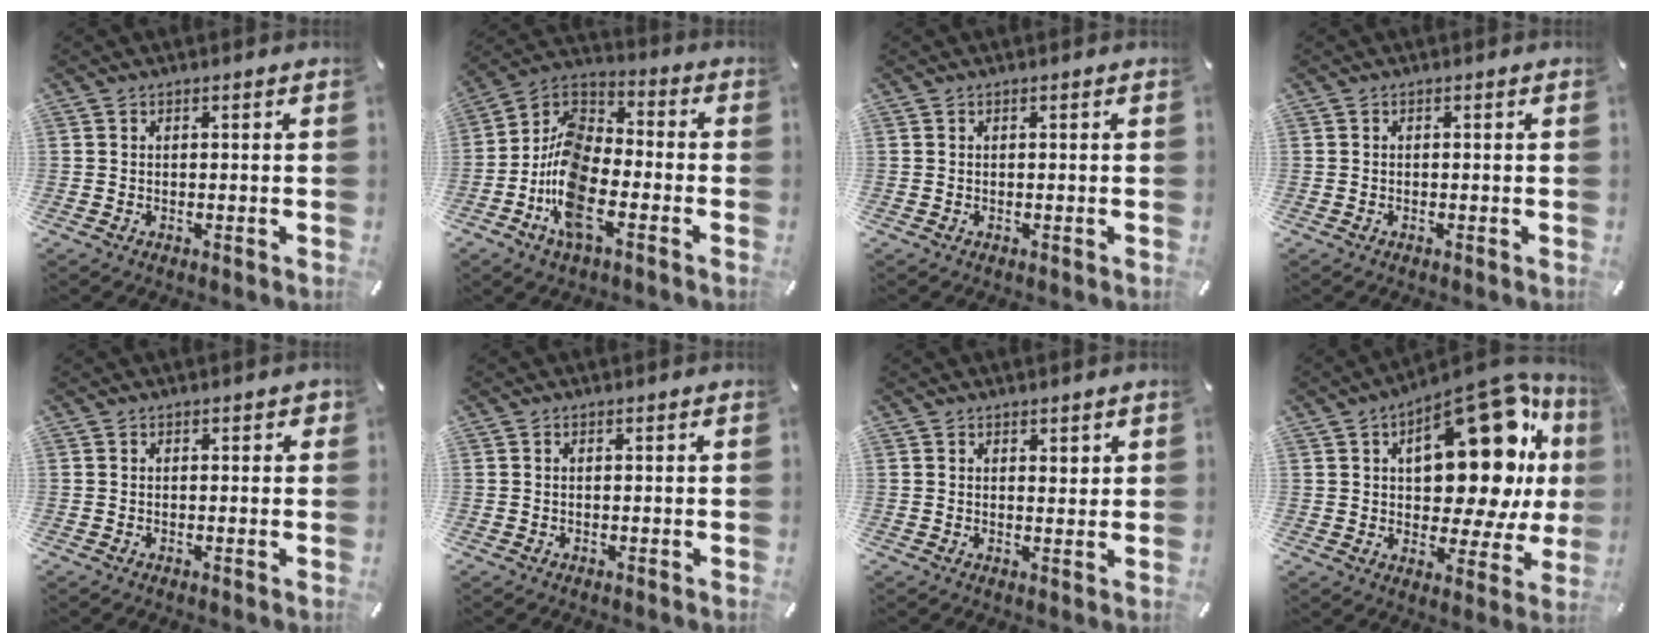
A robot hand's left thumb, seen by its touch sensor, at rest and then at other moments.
{"total": 15.0, "force": [-7.1, 7.7, 10.8], "torque": [-0.241, 0.013, -0.135]}
{"total": 0.0}
{"total": 0.0}
{"total": 0.6, "force": [0.1, 0.5, 0.3], "torque": [0.002, 0.002, -0.001]}
{"total": 0.0}
{"total": 1.8, "force": [1.4, 1.1, 0.2], "torque": [0.011, -0.009, 0.024]}
{"total": 26.6, "force": [7.9, 13.4, 21.7], "torque": [-0.285, -0.061, 0.129]}